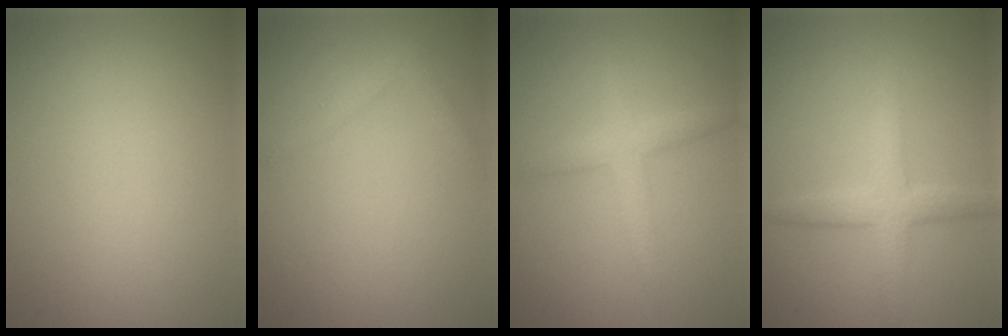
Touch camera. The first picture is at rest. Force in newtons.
{"total": 1.3, "press": 1.3, "slide": 0.1}
{"total": 2.5, "press": 2.5, "slide": 0.2}
{"total": 3.3, "press": 3.3, "slide": 0.3}